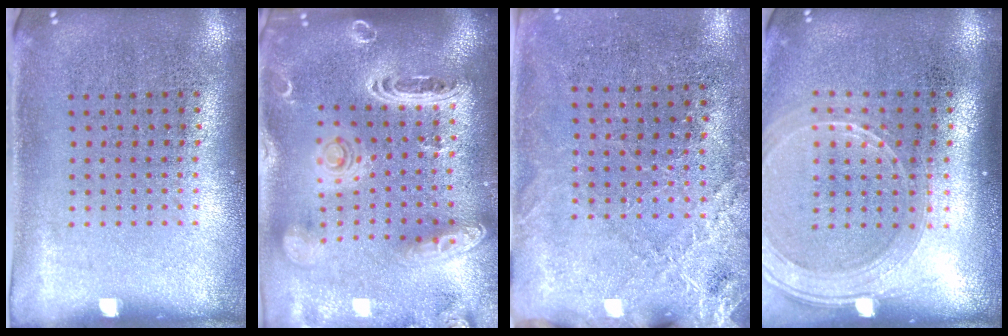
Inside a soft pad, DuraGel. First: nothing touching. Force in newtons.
{"total": 3.6, "press": 2.9, "slide": 2.2}
{"total": 2.6, "press": 2.5, "slide": 0.7}
{"total": 2.0, "press": 1.8, "slide": 0.9}